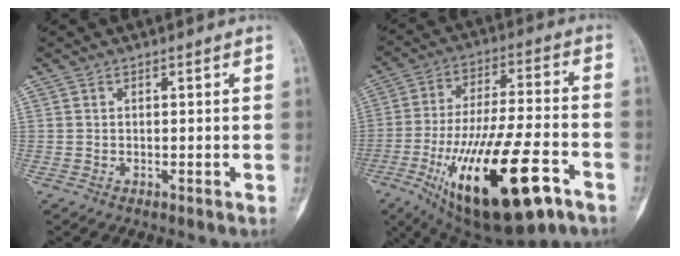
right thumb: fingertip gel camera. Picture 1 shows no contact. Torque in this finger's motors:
{"motor_torque": [1.04, 0.33, 2.29, -0.48, 0.72]}